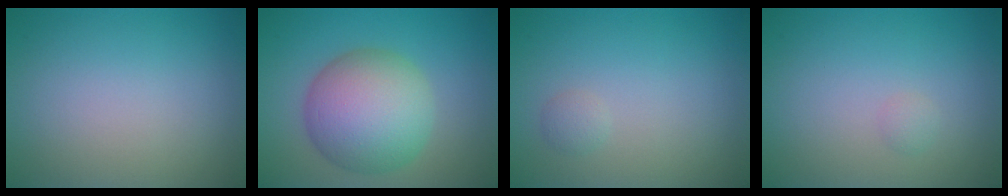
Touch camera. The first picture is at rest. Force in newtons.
{"total": 8.6, "press": 8.6, "slide": 0.3}
{"total": 0.7, "press": 0.7, "slide": 0.1}
{"total": 0.6, "press": 0.6, "slide": 0.1}